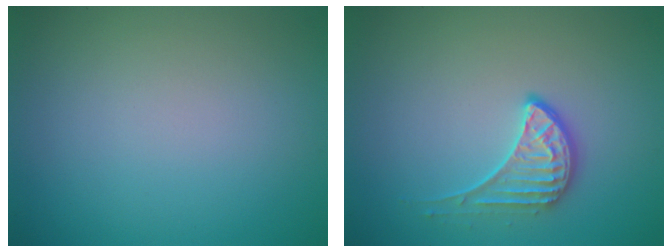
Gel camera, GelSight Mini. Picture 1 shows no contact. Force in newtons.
{"total": 2.3, "press": 1.7, "slide": 1.5}